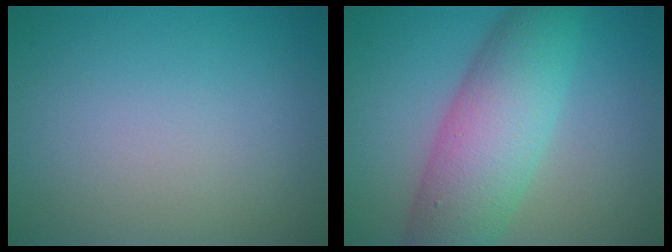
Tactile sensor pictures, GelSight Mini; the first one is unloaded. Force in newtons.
{"total": 8.3, "press": 8.3, "slide": 0.1}